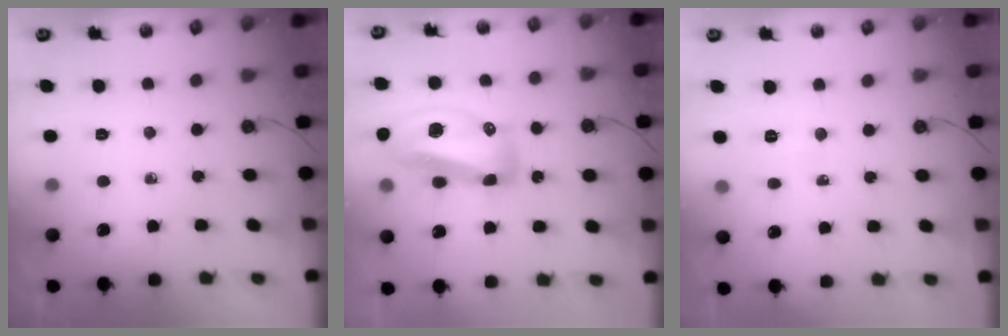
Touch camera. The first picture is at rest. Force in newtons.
{"total": 18.4, "press": 18.3, "slide": 1.8}
{"total": 5.1, "press": 3.0, "slide": 4.1}